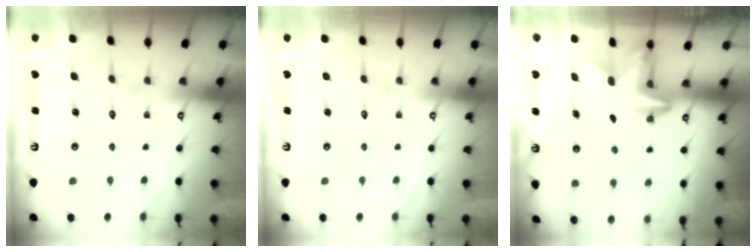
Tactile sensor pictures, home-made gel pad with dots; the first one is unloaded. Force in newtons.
{"total": 0.0}
{"total": 2.4, "press": 2.3, "slide": 0.4}